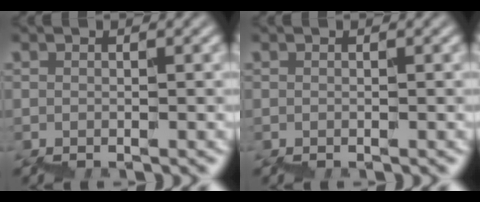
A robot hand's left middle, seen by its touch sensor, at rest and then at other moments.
{"total": 0.0}